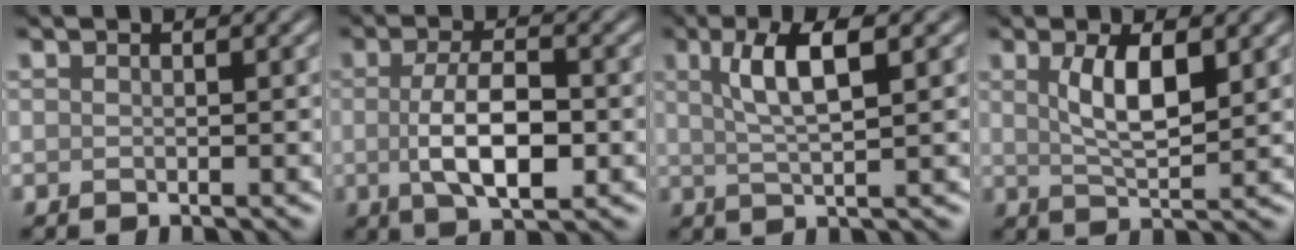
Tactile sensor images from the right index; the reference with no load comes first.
{"total": 5.7, "force": [-0.6, 2.3, 5.2], "torque": [-0.101, -0.003, -0.010]}
{"total": 4.9, "force": [1.7, 1.2, 4.5], "torque": [-0.080, 0.002, 0.030]}
{"total": 4.3, "force": [1.4, 1.4, 3.8], "torque": [-0.077, -0.001, 0.027]}